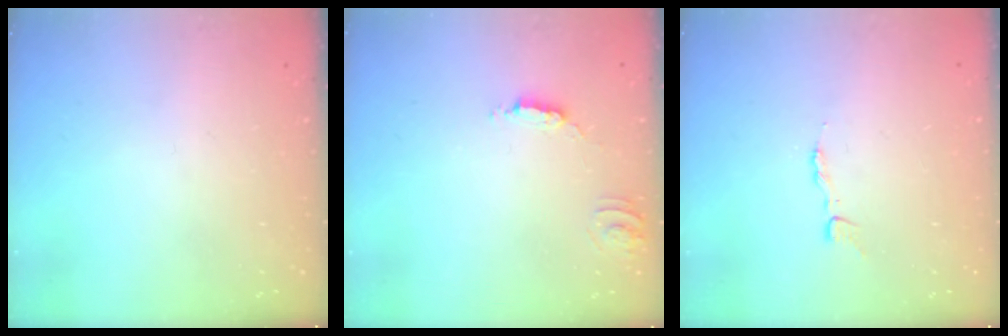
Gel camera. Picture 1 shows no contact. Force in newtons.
{"total": 2.2, "press": 2.2, "slide": 0.1}
{"total": 3.2, "press": 3.2, "slide": 0.3}